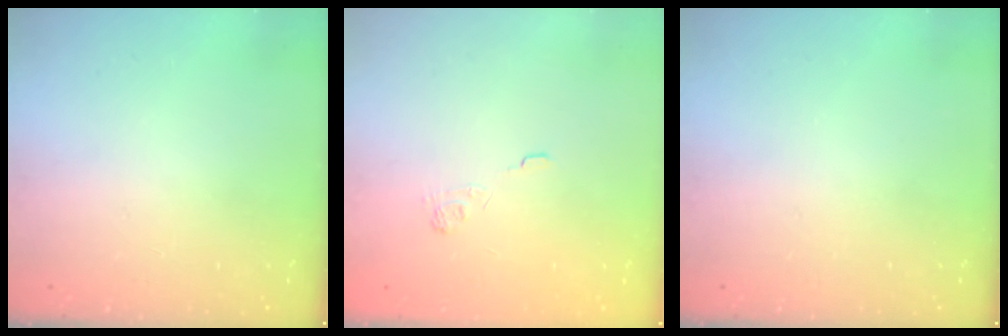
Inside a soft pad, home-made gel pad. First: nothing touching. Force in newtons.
{"total": 2.3, "press": 1.9, "slide": 1.4}
{"total": 0.0}